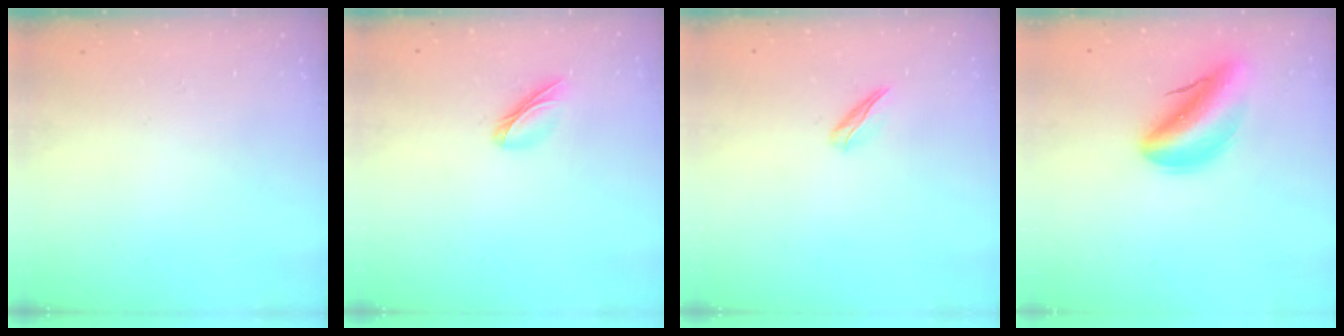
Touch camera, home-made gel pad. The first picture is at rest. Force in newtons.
{"total": 5.1, "press": 5.1, "slide": 0.5}
{"total": 3.4, "press": 3.3, "slide": 0.7}
{"total": 9.4, "press": 8.9, "slide": 3.0}